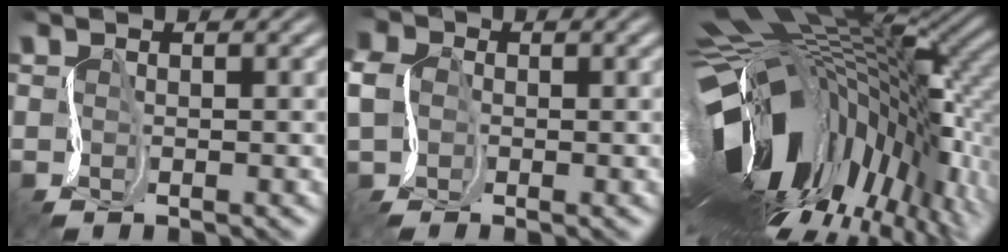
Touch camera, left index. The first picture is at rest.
{"total": 3.9, "force": [-0.1, 3.2, 2.1], "torque": [-0.065, 0.005, -0.001]}
{"total": 18.2, "force": [-3.3, 9.6, 15.1], "torque": [-0.269, -0.041, -0.031]}